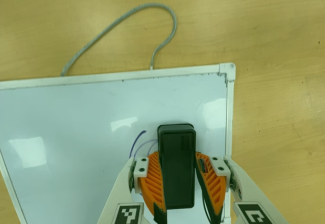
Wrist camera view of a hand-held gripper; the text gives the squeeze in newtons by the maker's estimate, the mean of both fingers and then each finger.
{"total": 11.5, "left": 11.0, "right": 12.0}